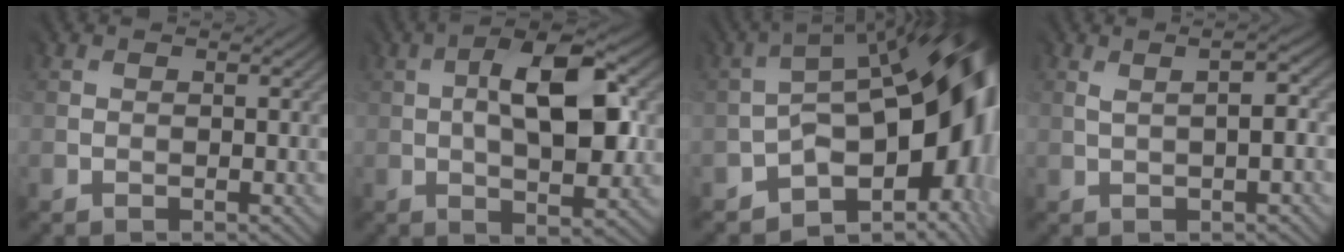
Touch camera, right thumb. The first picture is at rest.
{"total": 10.6, "force": [1.2, 4.6, 9.5], "torque": [-0.157, 0.004, 0.025]}
{"total": 15.9, "force": [-3.7, 8.7, 12.8], "torque": [-0.160, -0.027, -0.042]}
{"total": 2.8, "force": [0.4, 0.3, 2.8], "torque": [-0.036, 0.007, 0.005]}